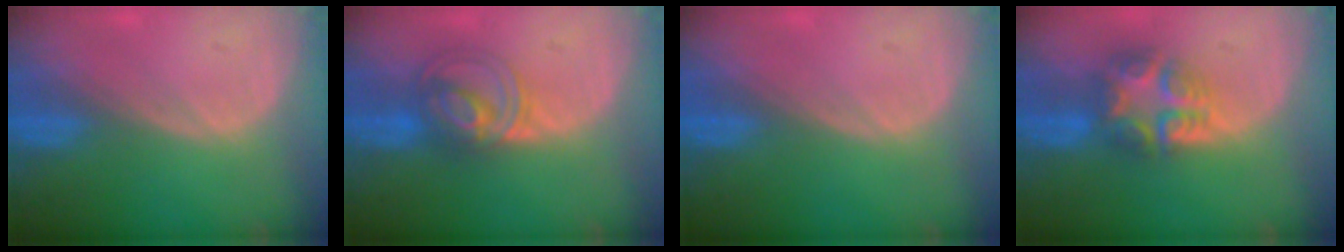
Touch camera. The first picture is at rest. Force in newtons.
{"total": 6.1, "press": 6.0, "slide": 1.1}
{"total": 0.0}
{"total": 7.7, "press": 6.7, "slide": 3.8}